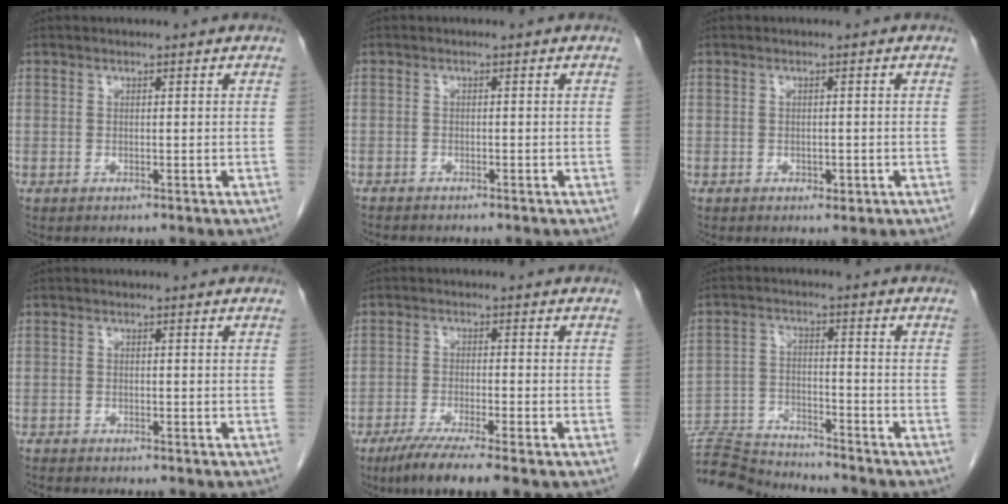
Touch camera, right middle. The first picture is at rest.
{"total": 2.5, "force": [-2.3, 0.6, 0.8], "torque": [-0.014, -0.004, -0.034]}
{"total": 1.3, "force": [-0.5, 0.7, 0.9], "torque": [-0.013, -0.001, -0.002]}
{"total": 3.8, "force": [-3.5, 0.6, 1.4], "torque": [-0.019, -0.008, -0.053]}
{"total": 7.9, "force": [-5.6, -0.1, 5.5], "torque": [-0.093, -0.021, -0.093]}
{"total": 12.7, "force": [-12.5, 0.3, 2.1], "torque": [-0.037, 0.007, -0.217]}